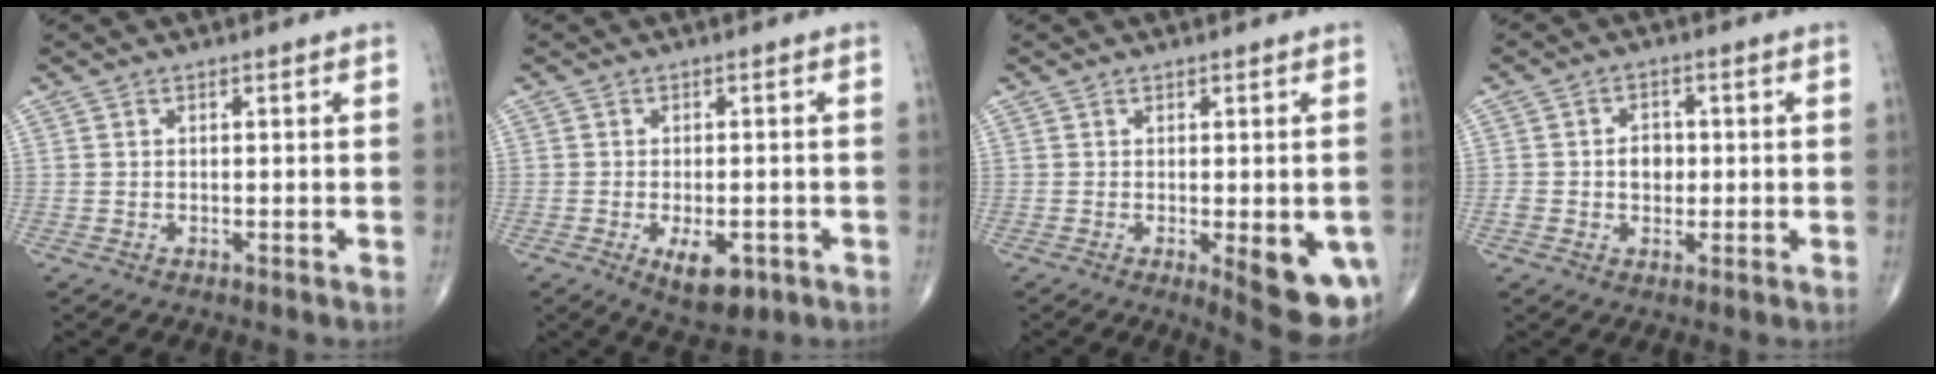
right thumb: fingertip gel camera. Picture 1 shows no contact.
{"total": 6.9, "force": [-2.6, 3.4, 5.4], "torque": [-0.077, 0.001, -0.028]}
{"total": 10.2, "force": [-2.8, 3.4, 9.2], "torque": [-0.099, -0.018, -0.026]}
{"total": 4.2, "force": [-0.1, 3.3, 2.7], "torque": [-0.027, 0.007, -0.003]}